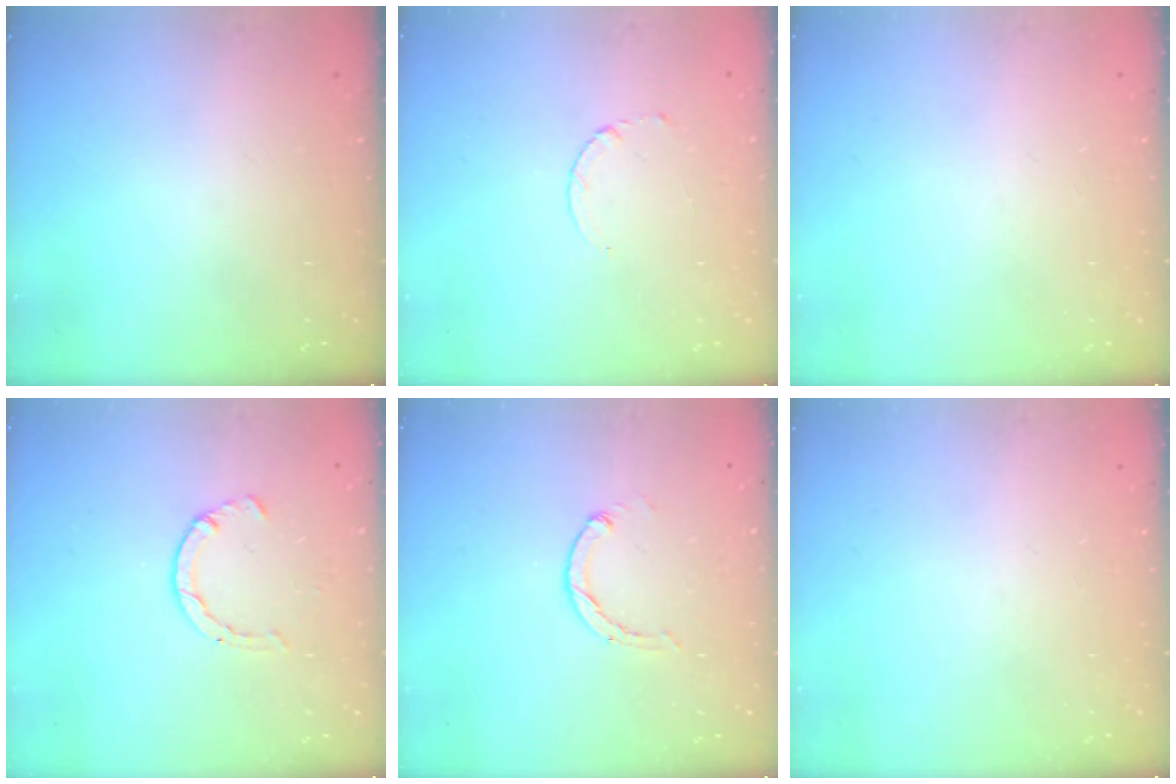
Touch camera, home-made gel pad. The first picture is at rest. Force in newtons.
{"total": 2.6, "press": 2.6, "slide": 0.3}
{"total": 0.0}
{"total": 2.1, "press": 2.1, "slide": 0.5}
{"total": 0.8, "press": 0.8, "slide": 0.2}
{"total": 0.0}